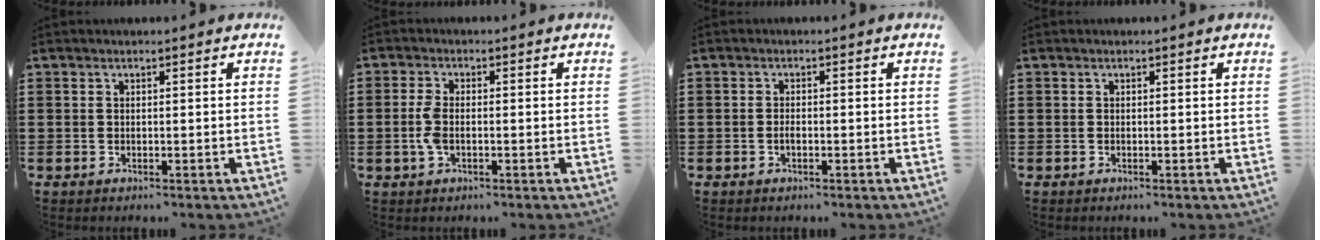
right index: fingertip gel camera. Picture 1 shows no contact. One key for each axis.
{"total": 3.6, "fx": -0.6, "fy": 1.5, "fz": 3.2, "tx": -0.088, "ty": -0.009, "tz": -0.020}
{"total": 1.1, "fx": -0.4, "fy": 0.5, "fz": 0.9, "tx": -0.017, "ty": -0.001, "tz": -0.007}
{"total": 0.0}